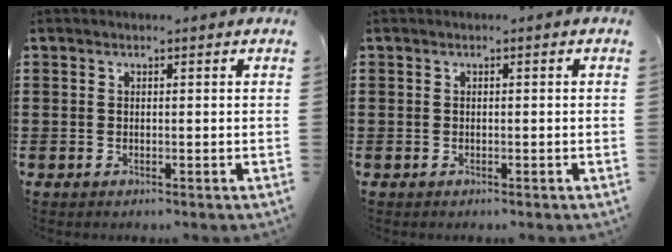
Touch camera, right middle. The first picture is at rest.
{"total": 0.0}